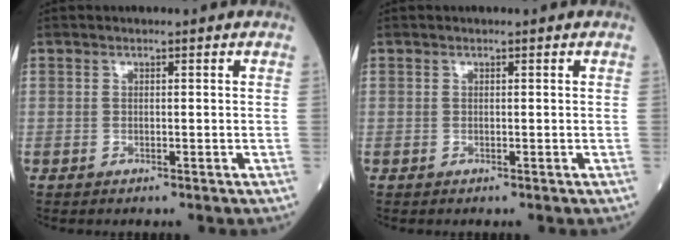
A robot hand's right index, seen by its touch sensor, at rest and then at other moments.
{"total": 0.0}